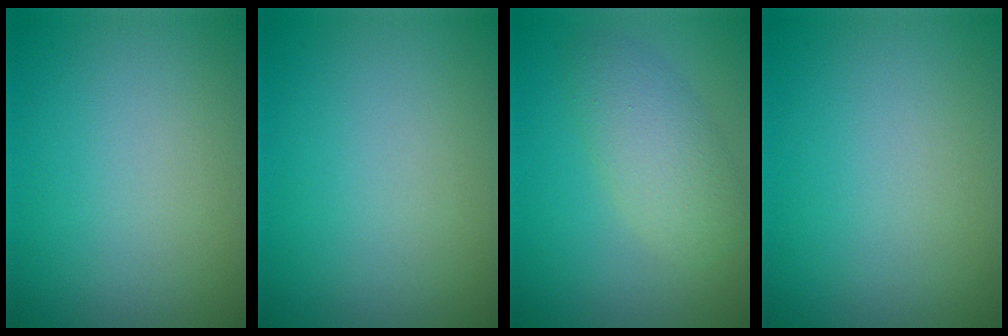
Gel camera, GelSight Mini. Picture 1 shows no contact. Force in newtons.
{"total": 0.0}
{"total": 3.8, "press": 3.8, "slide": 0.1}
{"total": 0.0}